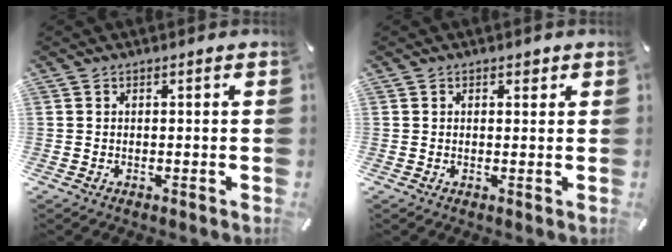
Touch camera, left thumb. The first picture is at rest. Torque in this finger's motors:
{"motor_torque": [-0.16, -0.59, 0.03, 0.19, 0.03]}